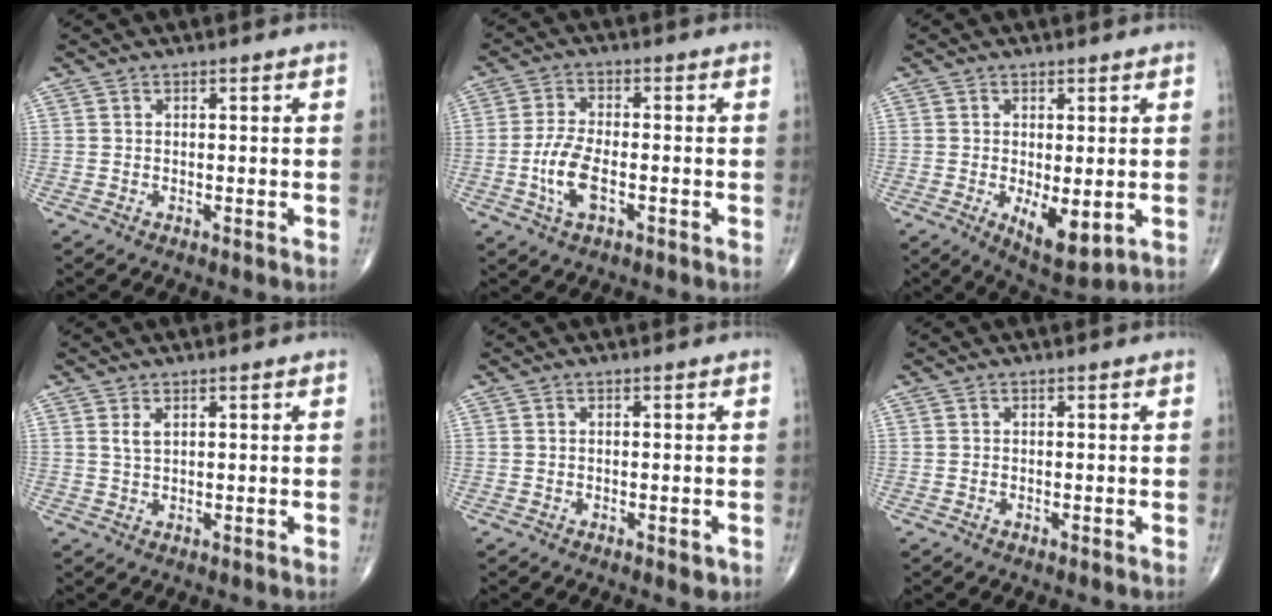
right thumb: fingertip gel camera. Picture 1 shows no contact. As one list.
[{"total": 7.3, "force": [-2.1, 3.2, 6.2], "torque": [-0.136, 0.008, -0.040]}, {"total": 7.3, "force": [-1.3, 3.1, 6.5], "torque": [-0.092, -0.022, -0.009]}, {"total": 1.6, "force": [0.8, 0.6, 1.3], "torque": [-0.027, 0.000, 0.020]}, {"total": 1.7, "force": [-0.6, 0.8, 1.3], "torque": [-0.013, -0.002, -0.006]}, {"total": 0.0}]